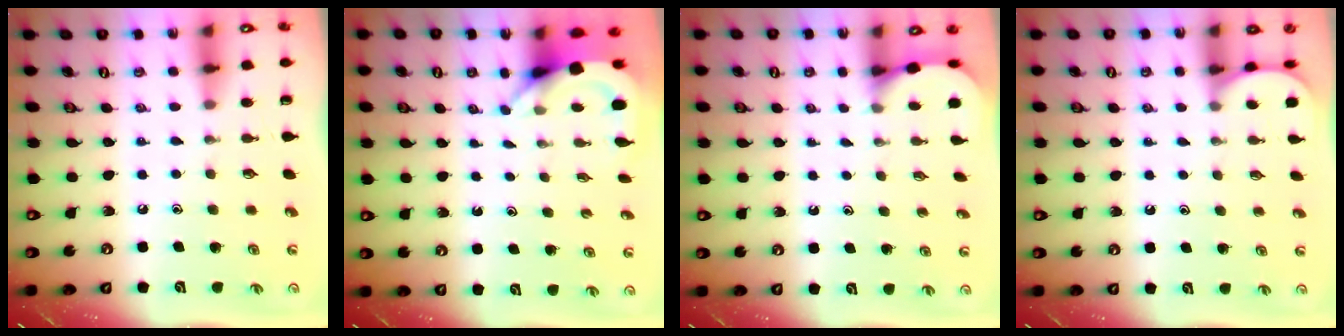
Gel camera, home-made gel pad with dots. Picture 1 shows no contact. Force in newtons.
{"total": 3.8, "press": 3.8, "slide": 0.3}
{"total": 1.9, "press": 1.9, "slide": 0.2}
{"total": 0.7, "press": 0.7, "slide": 0.1}